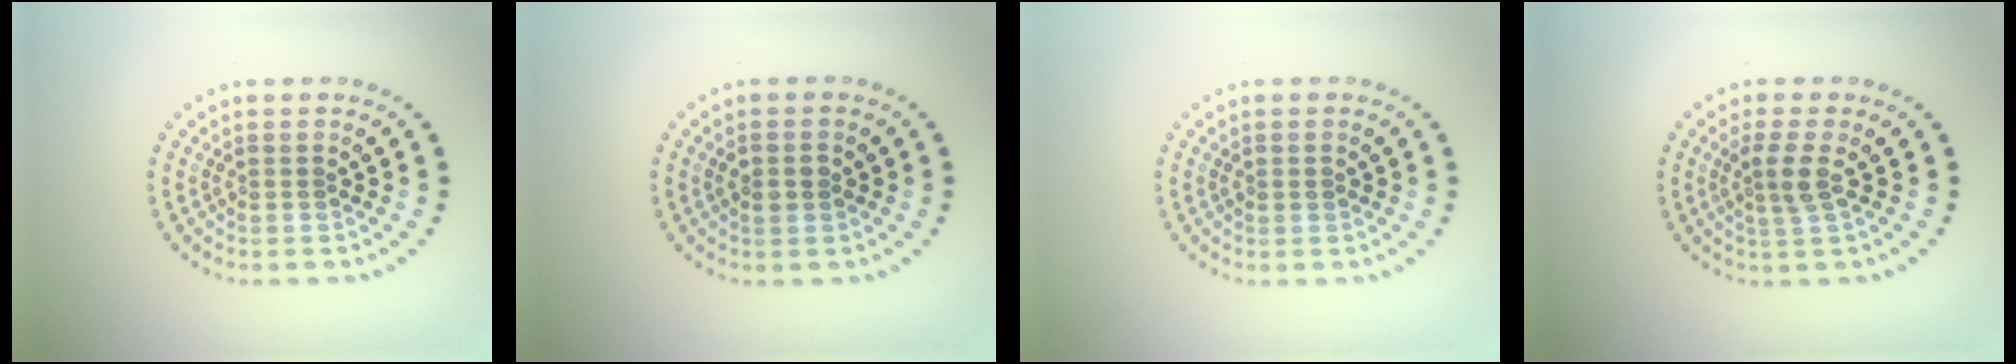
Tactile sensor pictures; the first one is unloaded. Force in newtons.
{"total": 1.4, "press": 1.3, "slide": 0.1}
{"total": 0.8, "press": 0.8, "slide": 0.0}
{"total": 2.2, "press": 1.9, "slide": 1.3}